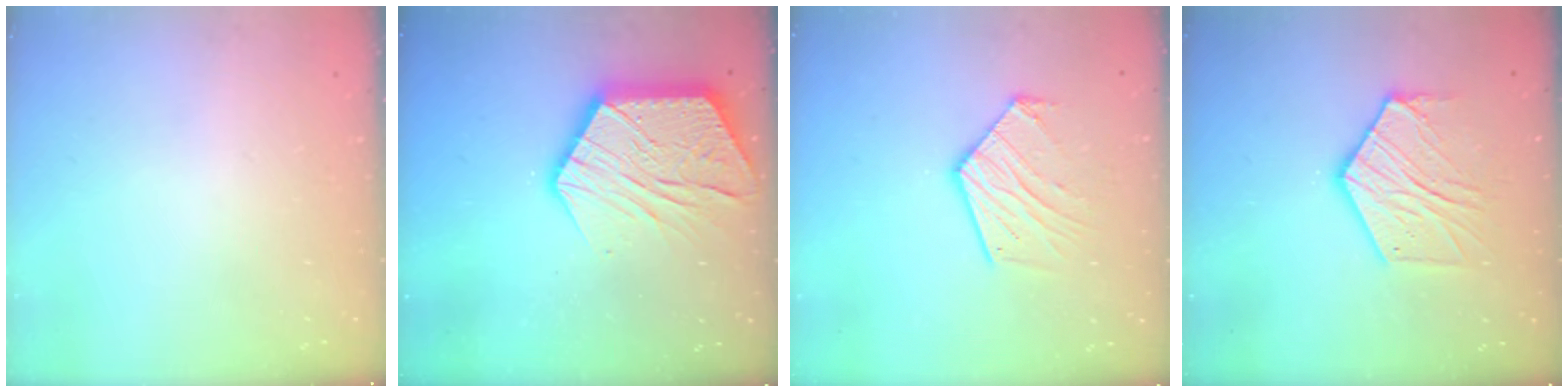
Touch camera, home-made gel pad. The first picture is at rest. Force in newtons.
{"total": 19.2, "press": 19.1, "slide": 1.5}
{"total": 13.6, "press": 13.6, "slide": 1.1}
{"total": 13.7, "press": 13.7, "slide": 0.7}